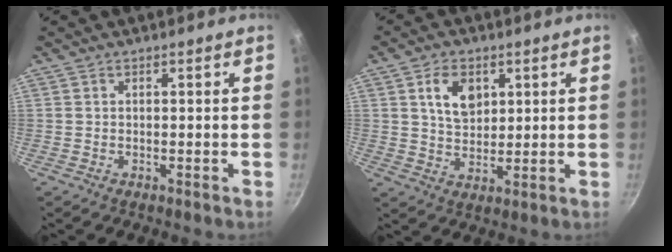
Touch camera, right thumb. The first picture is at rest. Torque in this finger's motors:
{"motor_torque": [1.67, 0.65, 0.62, -1.31, 0.16]}